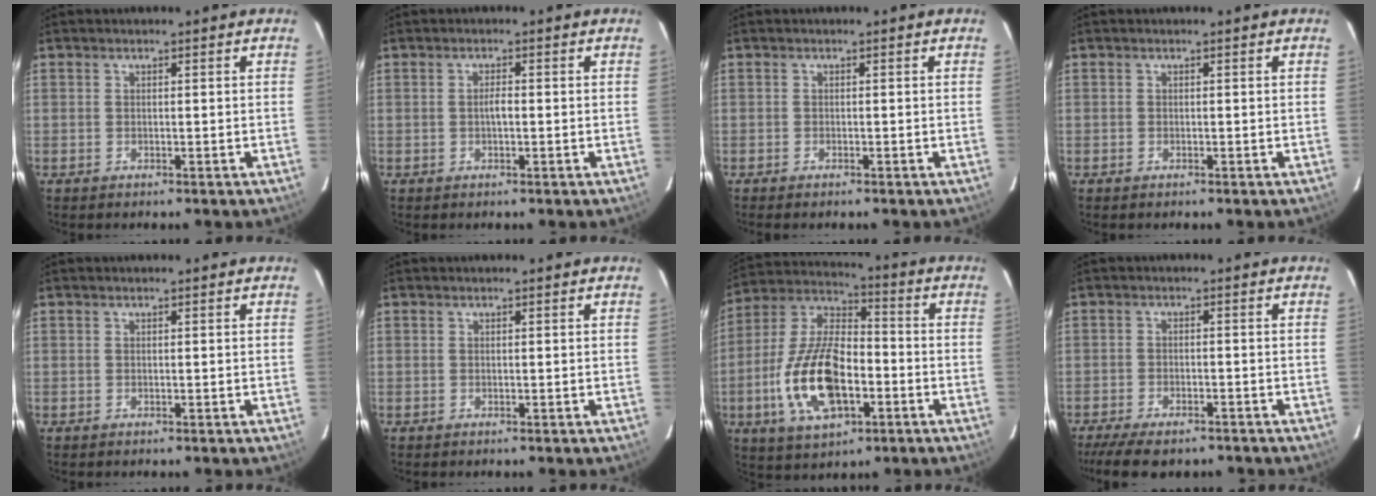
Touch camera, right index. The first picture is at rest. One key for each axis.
{"total": 0.7, "fx": 0.0, "fy": -0.2, "fz": 0.7, "tx": -0.013, "ty": 0.000, "tz": 0.000}
{"total": 0.8, "fx": -0.5, "fy": -0.5, "fz": -0.3, "tx": 0.003, "ty": -0.006, "tz": -0.008}
{"total": 0.8, "fx": 0.0, "fy": -0.4, "fz": -0.6, "tx": 0.012, "ty": -0.005, "tz": -0.001}
{"total": 0.0}
{"total": 0.0}
{"total": 18.3, "fx": -5.4, "fy": 8.8, "fz": 15.1, "tx": -0.317, "ty": 0.000, "tz": -0.095}
{"total": 9.3, "fx": -7.8, "fy": 2.6, "fz": 4.3, "tx": -0.105, "ty": -0.028, "tz": -0.124}